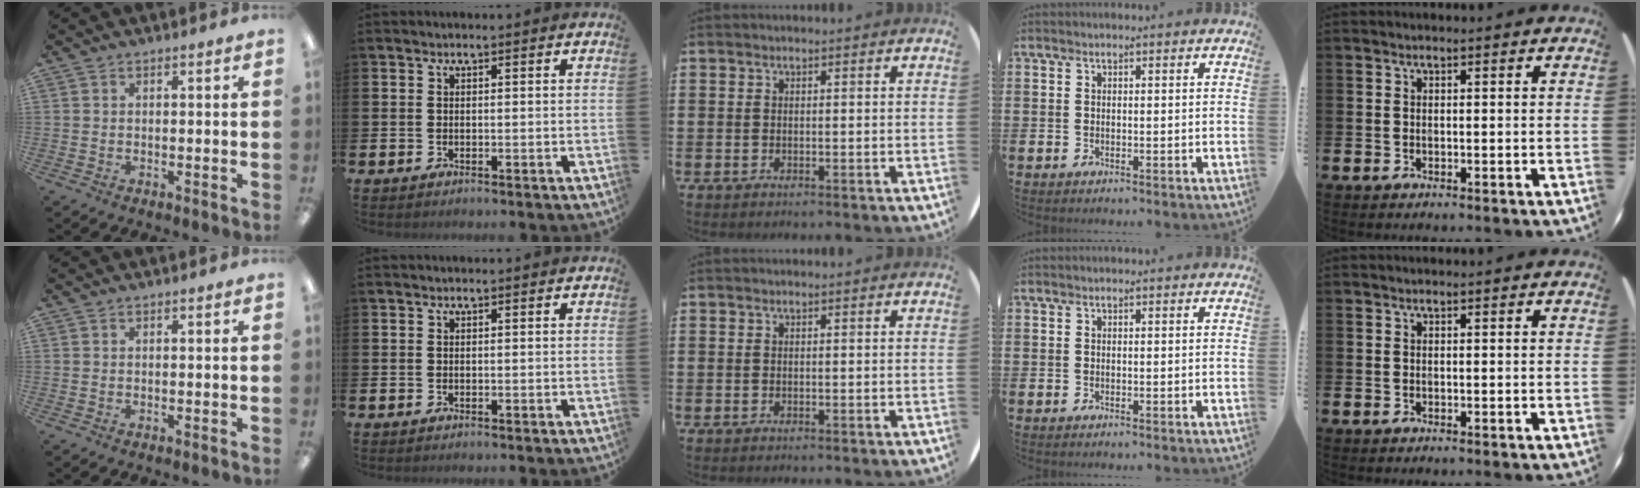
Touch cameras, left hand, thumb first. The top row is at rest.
{}